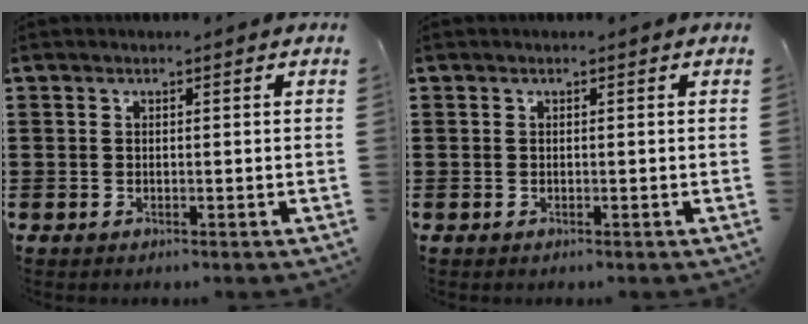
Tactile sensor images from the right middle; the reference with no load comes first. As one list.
[{"total": 0.0}]